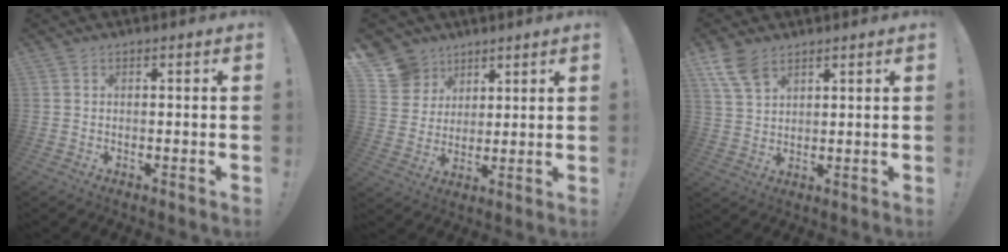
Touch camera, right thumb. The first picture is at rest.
{"total": 10.0, "force": [6.2, 7.7, 1.9], "torque": [-0.039, -0.041, 0.126]}
{"total": 7.7, "force": [5.1, 4.1, 4.1], "torque": [-0.080, -0.018, 0.101]}